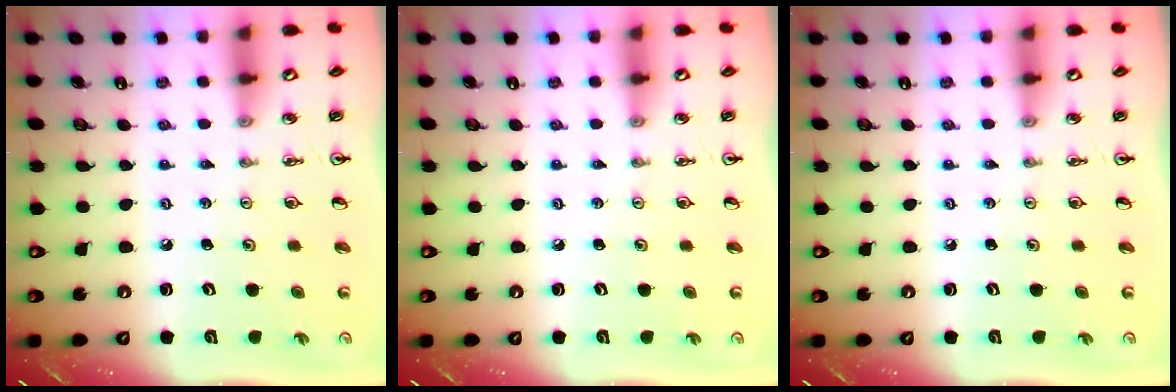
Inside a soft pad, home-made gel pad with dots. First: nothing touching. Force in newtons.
{"total": 0.0}
{"total": 0.0}